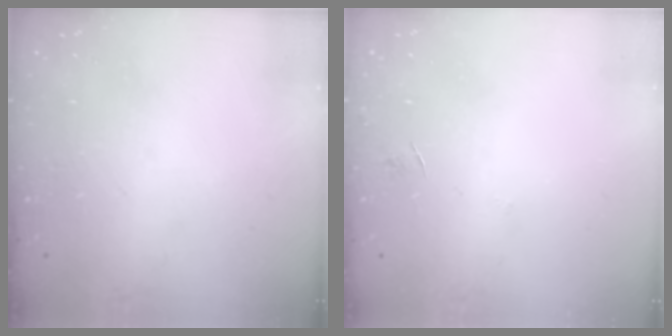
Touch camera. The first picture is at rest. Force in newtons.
{"total": 3.1, "press": 3.1, "slide": 0.2}